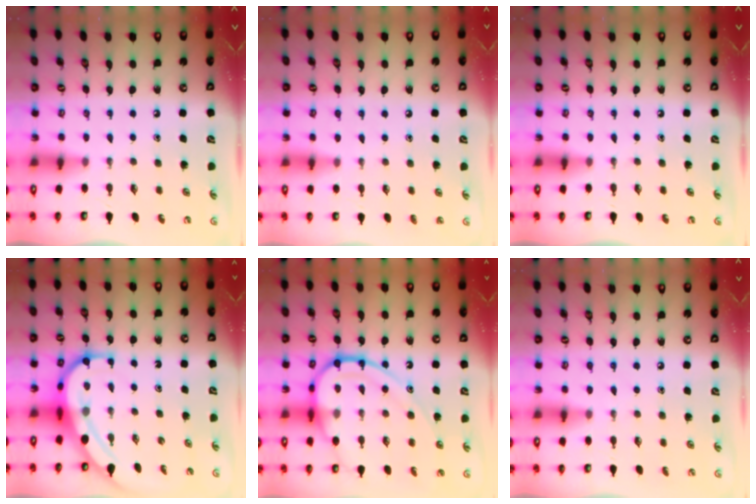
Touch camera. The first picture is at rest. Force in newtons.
{"total": 3.8, "press": 3.8, "slide": 0.4}
{"total": 0.0}
{"total": 9.0, "press": 8.9, "slide": 0.8}
{"total": 16.5, "press": 16.4, "slide": 2.0}
{"total": 5.2, "press": 5.1, "slide": 0.9}